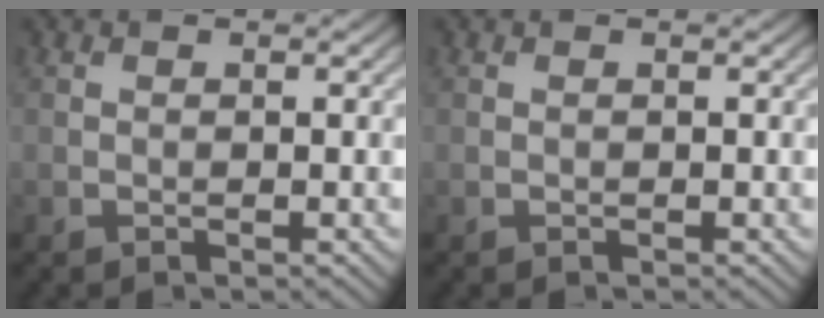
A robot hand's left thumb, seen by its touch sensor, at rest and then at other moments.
{"total": 0.0}